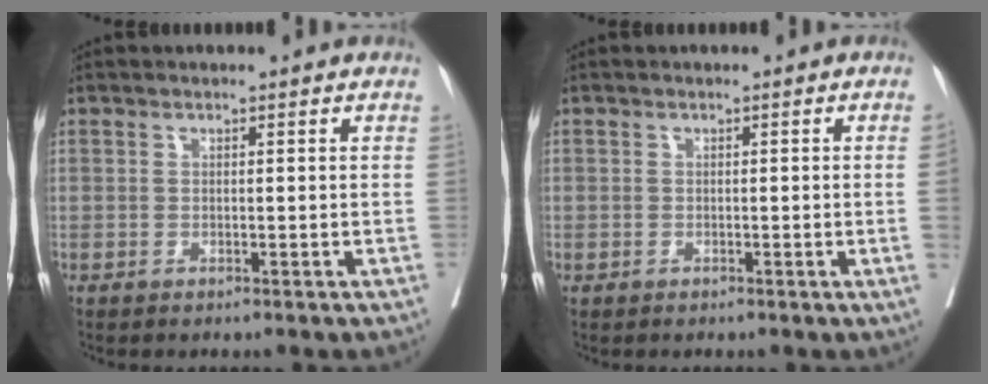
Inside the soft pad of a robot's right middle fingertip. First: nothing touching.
{"total": 0.9, "force": [-0.2, -0.2, 0.9], "torque": [-0.009, 0.002, -0.003]}